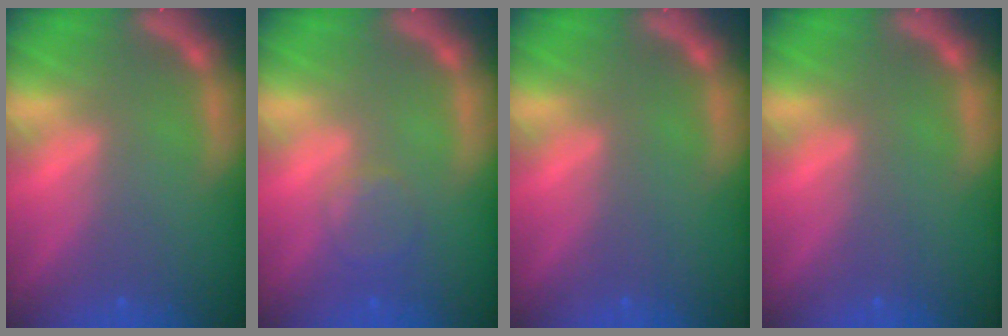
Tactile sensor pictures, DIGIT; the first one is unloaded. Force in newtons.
{"total": 2.4}
{"total": 0.0}
{"total": 0.0}